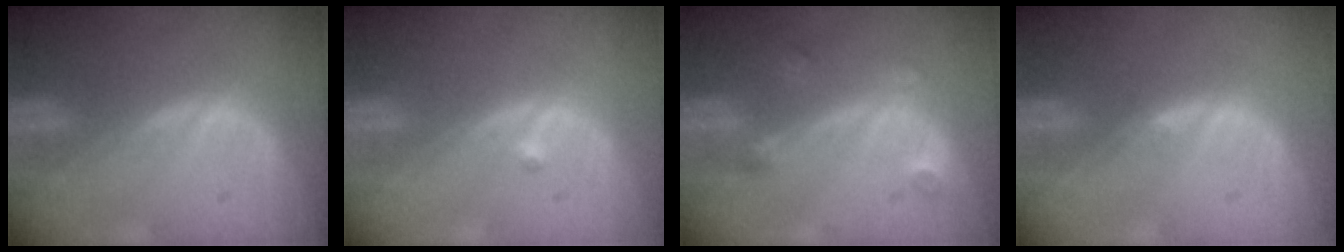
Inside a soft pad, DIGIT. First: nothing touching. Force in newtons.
{"total": 0.7, "press": 0.5, "slide": 0.4}
{"total": 3.2, "press": 3.0, "slide": 1.2}
{"total": 0.6, "press": 0.5, "slide": 0.4}